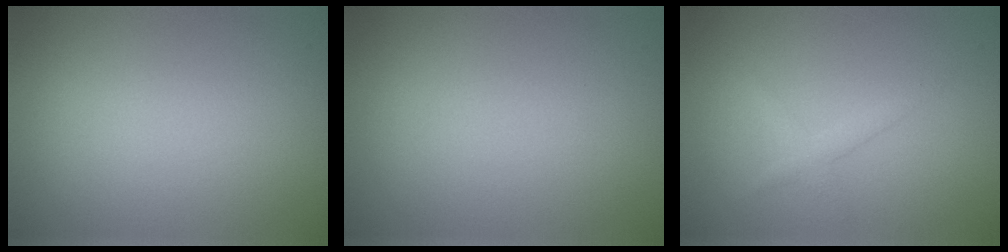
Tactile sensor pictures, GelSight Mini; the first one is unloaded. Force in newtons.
{"total": 0.0}
{"total": 1.4, "press": 1.4, "slide": 0.1}